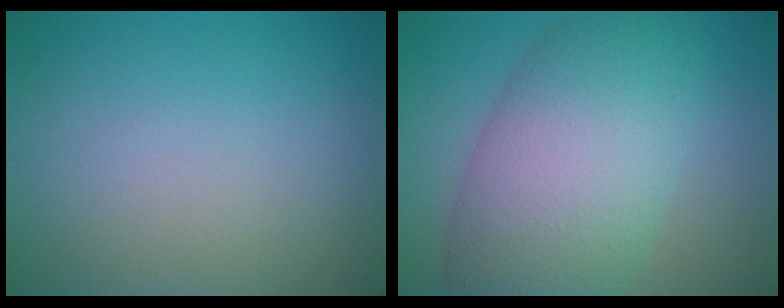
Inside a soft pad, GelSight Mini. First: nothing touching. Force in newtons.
{"total": 10.4, "press": 10.3, "slide": 0.3}